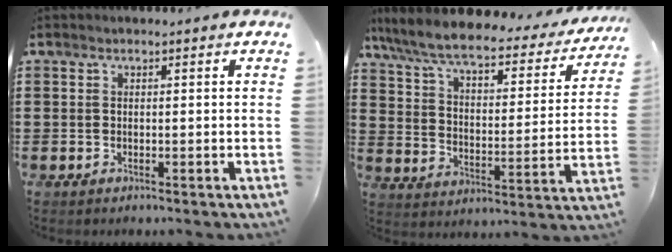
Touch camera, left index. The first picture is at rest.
{"total": 7.4, "force": [6.1, 1.0, 4.0], "torque": [-0.102, -0.035, 0.102]}